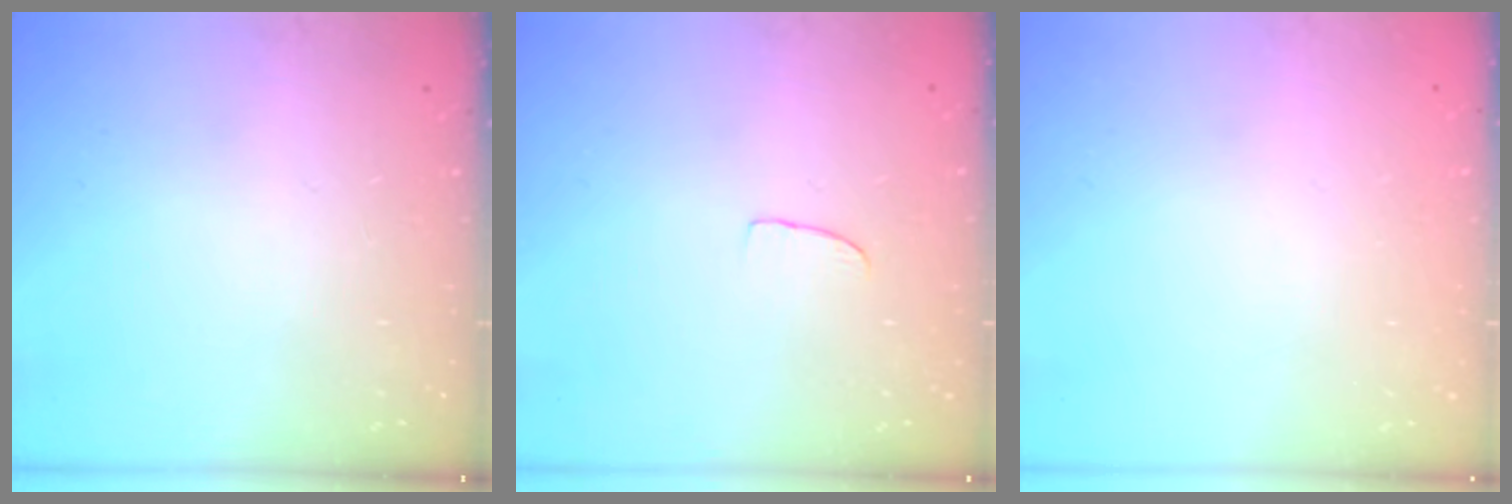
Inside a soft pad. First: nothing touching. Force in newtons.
{"total": 2.6, "press": 2.6, "slide": 0.2}
{"total": 0.0}